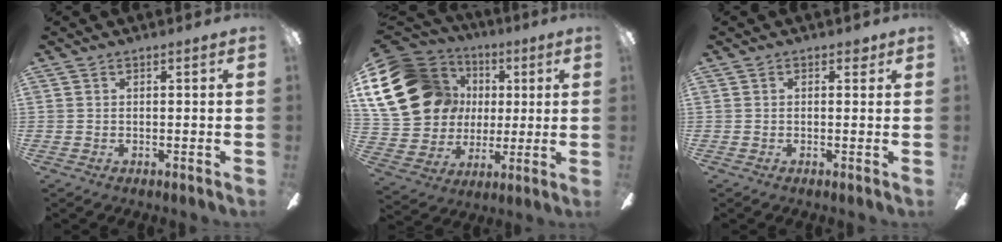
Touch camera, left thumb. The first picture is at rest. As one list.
[{"total": 22.8, "force": [5.6, 19.1, 11.1], "torque": [-0.223, 0.000, 0.124]}, {"total": 1.7, "force": [1.0, 1.1, 0.9], "torque": [-0.002, -0.001, 0.014]}]